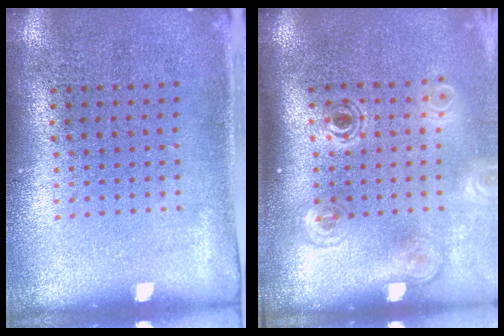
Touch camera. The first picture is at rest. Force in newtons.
{"total": 1.8, "press": 1.2, "slide": 1.4}